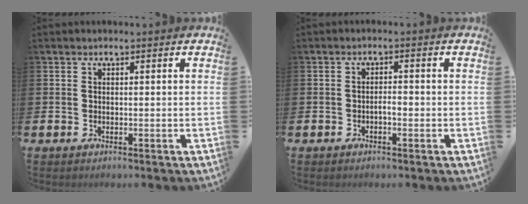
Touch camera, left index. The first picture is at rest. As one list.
[{"total": 1.2, "force": [-0.5, 0.4, 1.0], "torque": [-0.012, -0.004, -0.012]}]